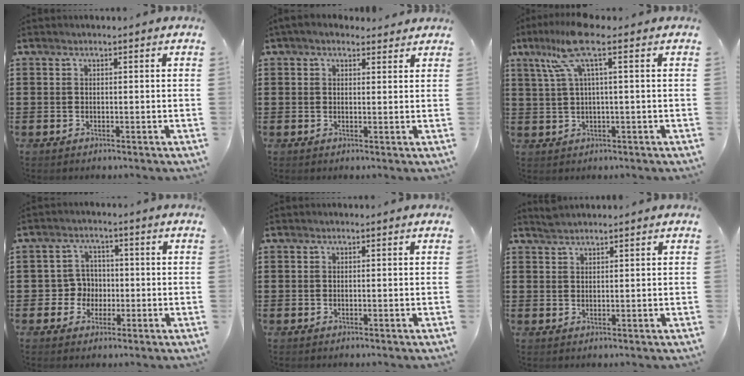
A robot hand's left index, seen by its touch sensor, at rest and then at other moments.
{"total": 2.4, "force": [1.9, 1.1, 0.9], "torque": [-0.024, 0.005, 0.036]}
{"total": 7.5, "force": [3.0, 0.9, 6.8], "torque": [-0.159, -0.005, 0.047]}
{"total": 4.2, "force": [-0.6, 4.0, 1.1], "torque": [-0.037, 0.009, -0.015]}
{"total": 0.0}
{"total": 1.6, "force": [1.5, 0.1, 0.3], "torque": [-0.008, 0.000, 0.030]}